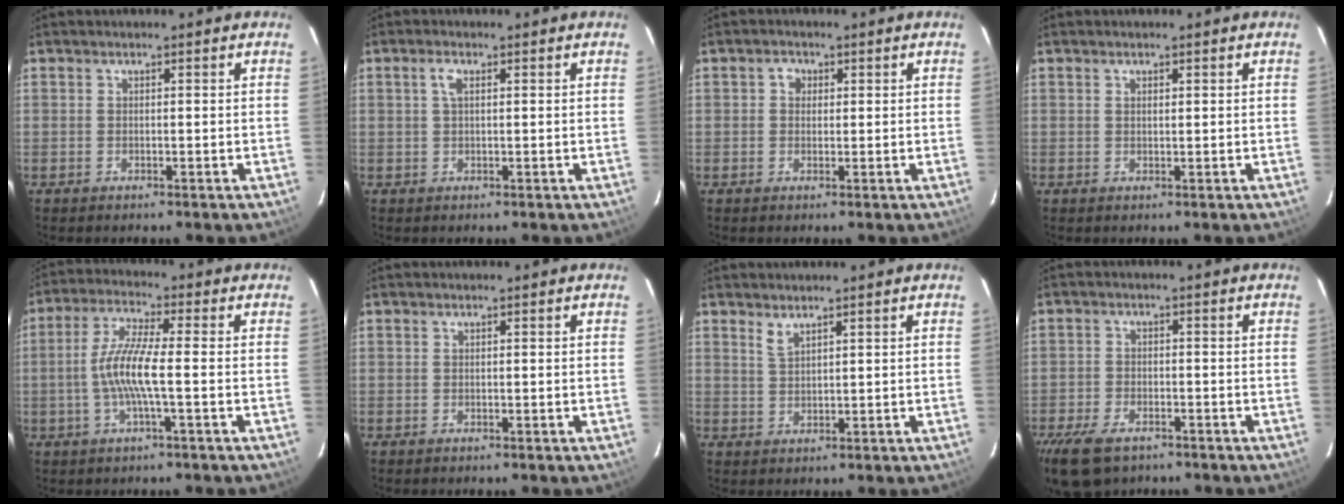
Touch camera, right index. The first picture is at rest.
{"total": 1.9, "force": [0.6, 0.8, 1.7], "torque": [-0.036, 0.006, 0.011]}
{"total": 2.0, "force": [0.4, 1.9, 0.7], "torque": [-0.009, 0.010, 0.004]}
{"total": 0.6, "force": [0.3, 0.3, 0.5], "torque": [-0.009, 0.002, 0.006]}
{"total": 8.2, "force": [-1.6, 0.7, 8.1], "torque": [-0.172, 0.004, -0.033]}
{"total": 0.0}
{"total": 2.0, "force": [1.6, 0.4, 1.0], "torque": [-0.020, 0.000, 0.031]}
{"total": 9.6, "force": [-6.6, 4.9, 5.0], "torque": [-0.131, -0.017, -0.121]}